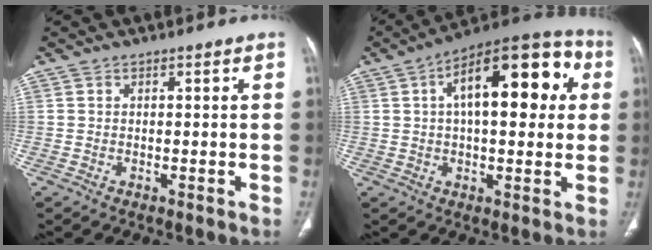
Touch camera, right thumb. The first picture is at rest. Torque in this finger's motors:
{"motor_torque": [0.93, 4.08, 1.51, -0.43, 0.41]}